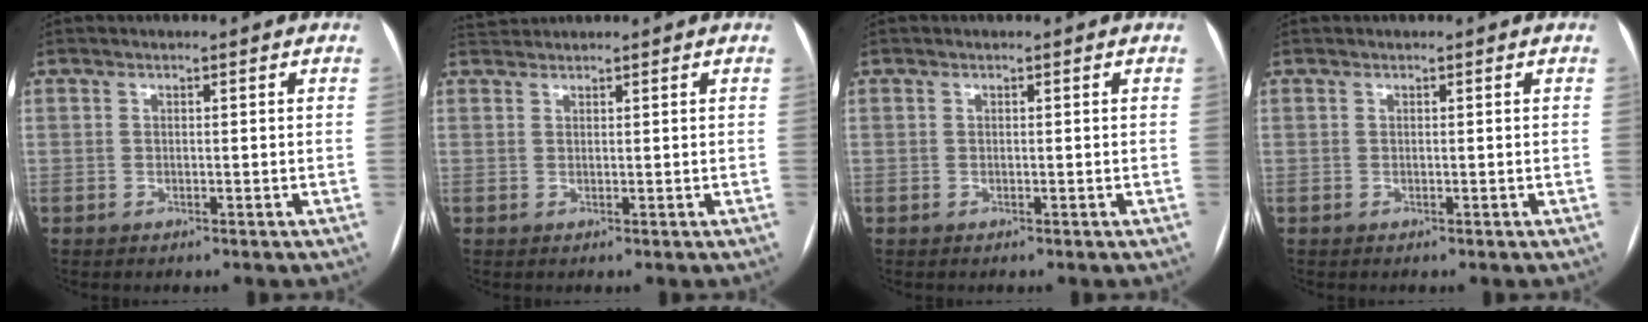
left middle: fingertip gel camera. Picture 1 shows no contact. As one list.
[{"total": 1.7, "force": [1.6, -0.1, -0.3], "torque": [-0.005, 0.015, 0.039]}, {"total": 0.0}, {"total": 0.0}]